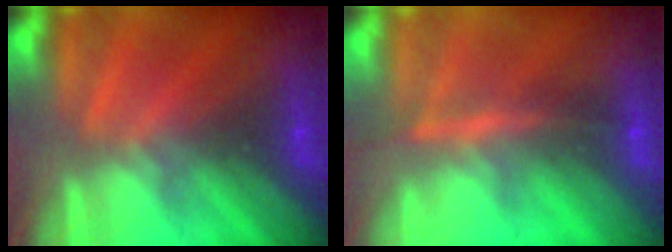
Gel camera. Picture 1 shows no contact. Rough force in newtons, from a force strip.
{"total": 4.5}